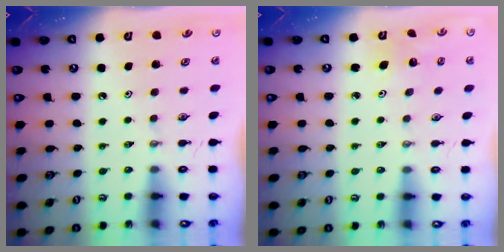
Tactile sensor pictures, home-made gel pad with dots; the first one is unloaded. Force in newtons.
{"total": 3.3, "press": 2.3, "slide": 2.4}